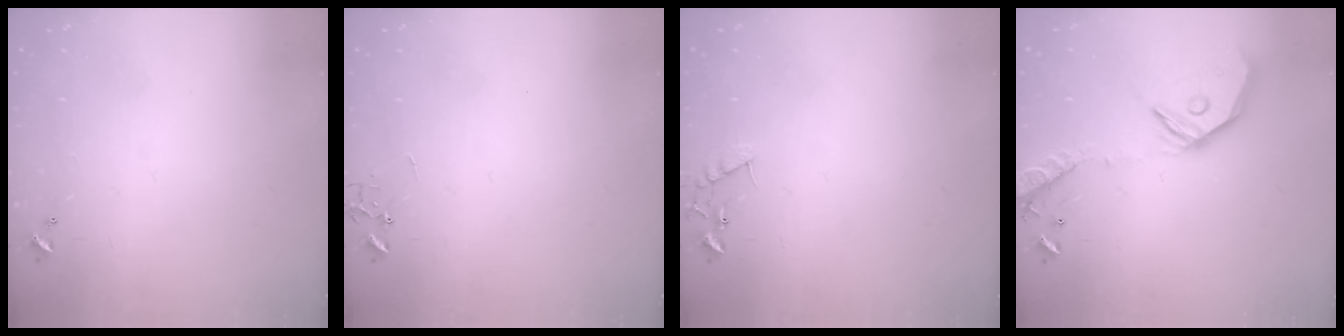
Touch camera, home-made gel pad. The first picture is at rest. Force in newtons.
{"total": 0.0}
{"total": 8.8, "press": 8.8, "slide": 0.4}
{"total": 18.4, "press": 18.2, "slide": 3.1}